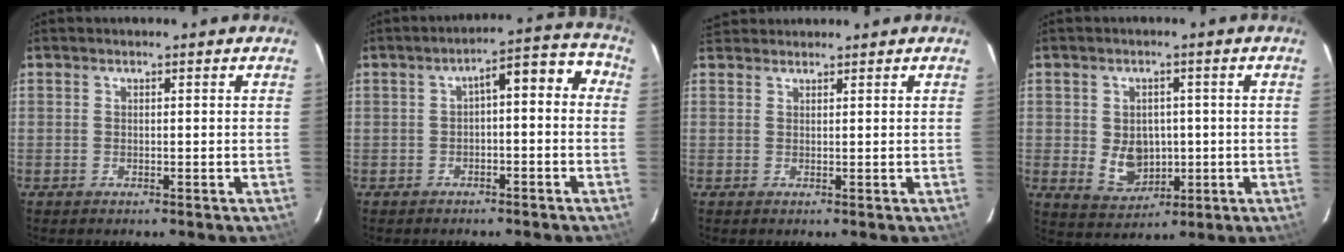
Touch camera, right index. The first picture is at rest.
{"total": 6.5, "force": [-1.4, 2.5, 5.8], "torque": [-0.081, 0.042, -0.010]}
{"total": 3.5, "force": [3.1, 1.6, 0.6], "torque": [-0.011, 0.023, 0.056]}
{"total": 7.0, "force": [-0.5, 5.8, 4.0], "torque": [-0.081, -0.001, 0.011]}